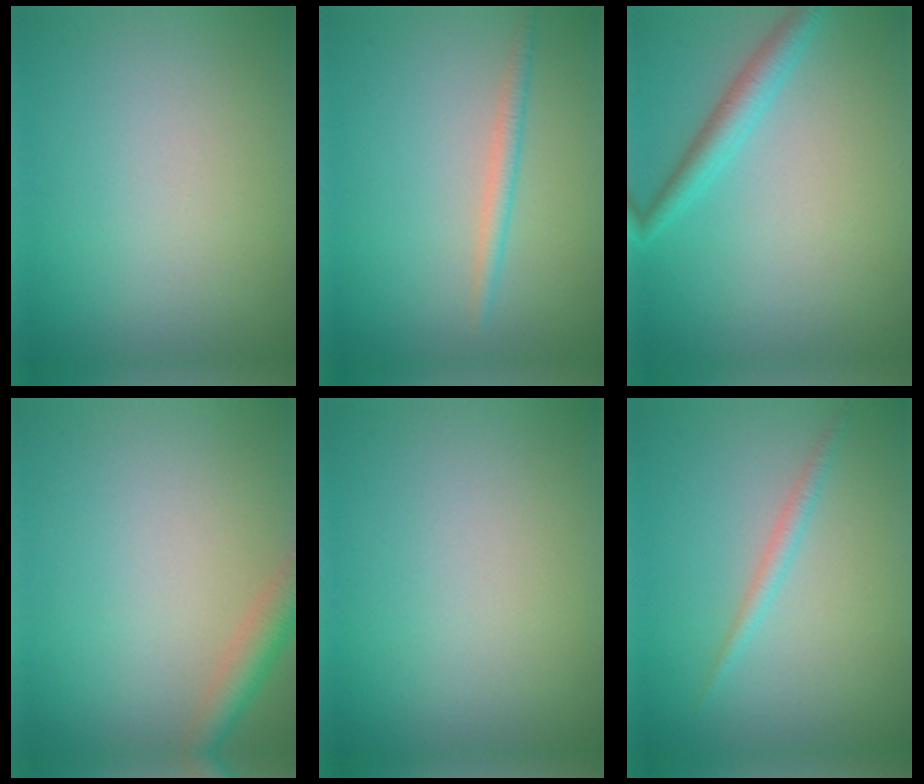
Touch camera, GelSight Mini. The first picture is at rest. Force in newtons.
{"total": 1.7, "press": 1.7, "slide": 0.0}
{"total": 2.6, "press": 2.5, "slide": 0.1}
{"total": 2.9, "press": 2.9, "slide": 0.1}
{"total": 0.0}
{"total": 1.3, "press": 1.3, "slide": 0.1}